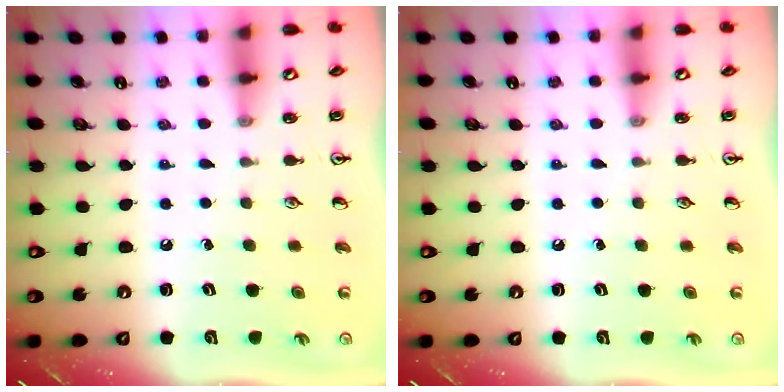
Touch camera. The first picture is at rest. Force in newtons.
{"total": 0.0}